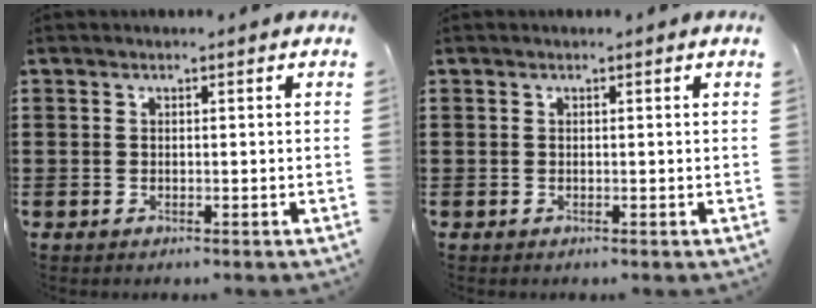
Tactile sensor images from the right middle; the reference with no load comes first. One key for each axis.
{"total": 0.0}